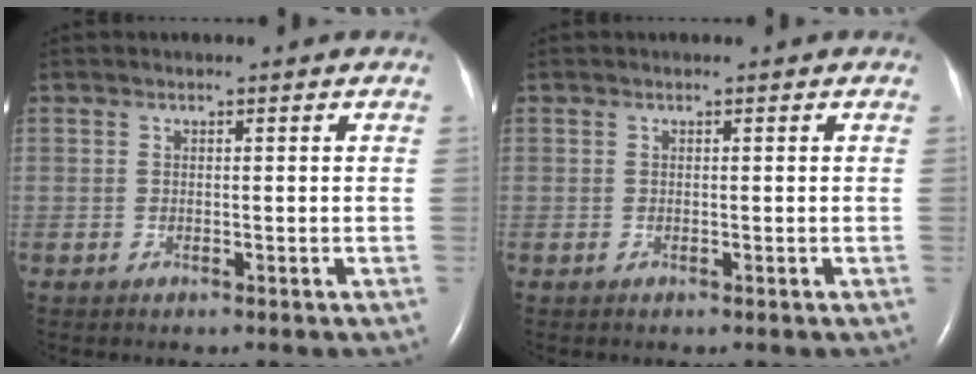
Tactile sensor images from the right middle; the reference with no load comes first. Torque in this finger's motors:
{"motor_torque": [0.00, 0.00, 0.00, 0.00]}